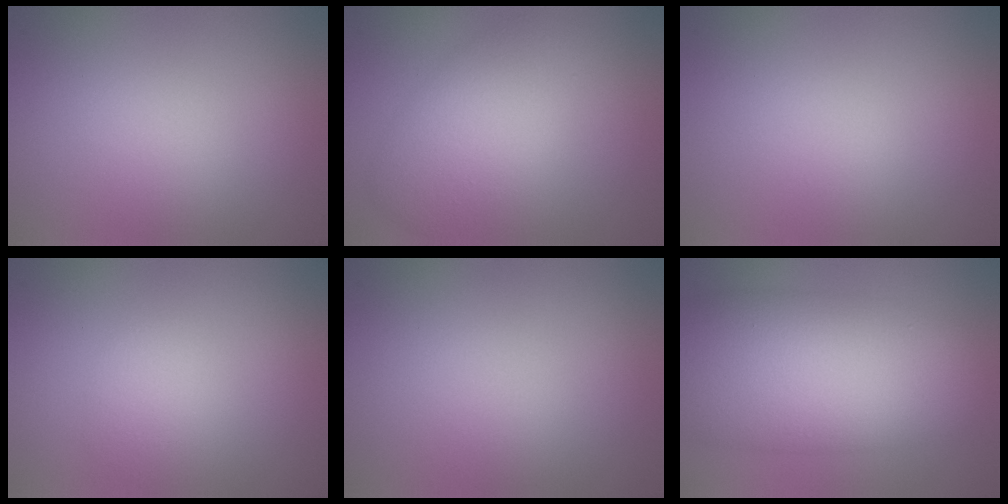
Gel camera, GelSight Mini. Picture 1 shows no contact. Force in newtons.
{"total": 4.5, "press": 4.5, "slide": 0.1}
{"total": 0.0}
{"total": 1.2, "press": 1.2, "slide": 0.0}
{"total": 0.0}
{"total": 11.4, "press": 11.4, "slide": 0.5}